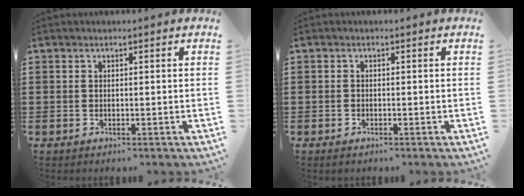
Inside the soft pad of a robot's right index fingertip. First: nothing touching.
{"total": 0.5, "force": [-0.5, 0.1, 0.3], "torque": [-0.007, -0.005, -0.008]}